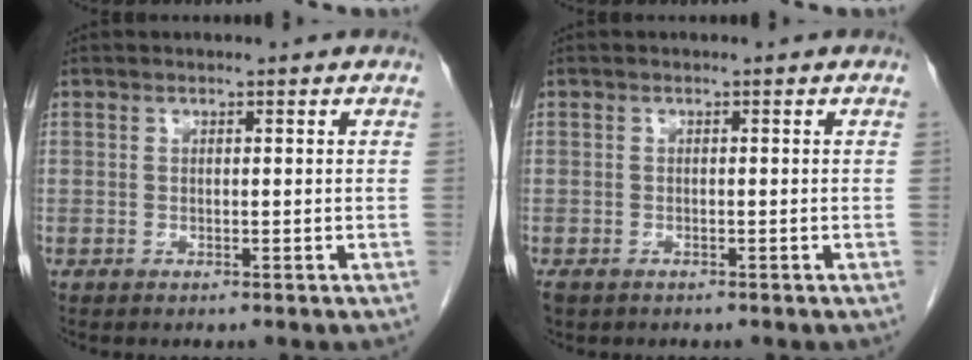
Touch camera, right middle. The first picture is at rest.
{"total": 1.7, "force": [-1.2, 1.0, 0.6], "torque": [-0.018, -0.002, -0.017]}